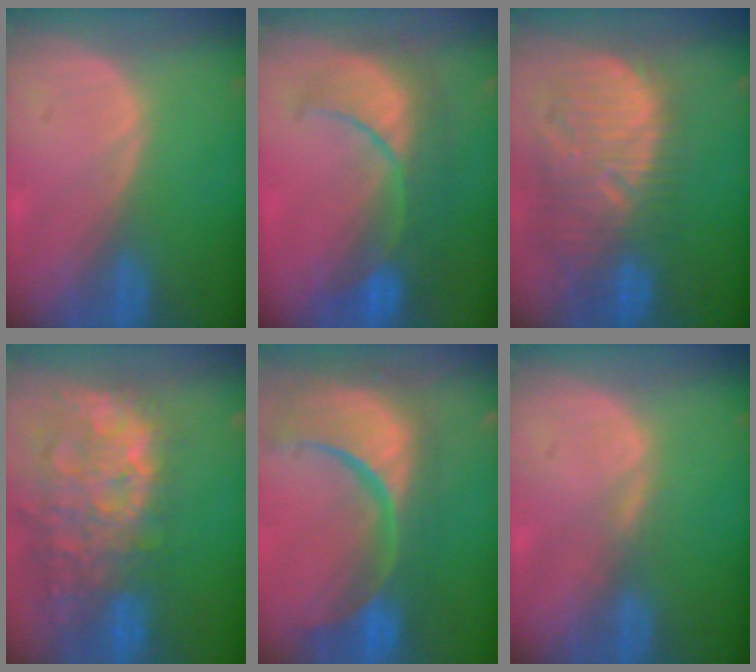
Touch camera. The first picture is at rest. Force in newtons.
{"total": 9.3, "press": 8.9, "slide": 2.9}
{"total": 12.5, "press": 11.2, "slide": 5.6}
{"total": 14.6, "press": 11.8, "slide": 8.5}
{"total": 15.4, "press": 12.1, "slide": 9.5}
{"total": 1.1, "press": 1.1, "slide": 0.2}